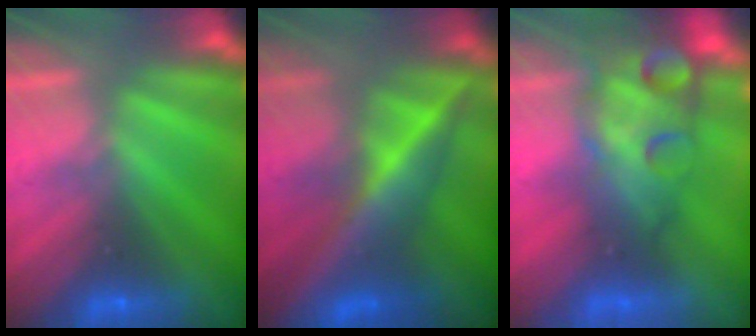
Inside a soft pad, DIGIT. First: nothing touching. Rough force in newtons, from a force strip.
{"total": 9.1}
{"total": 7.1}